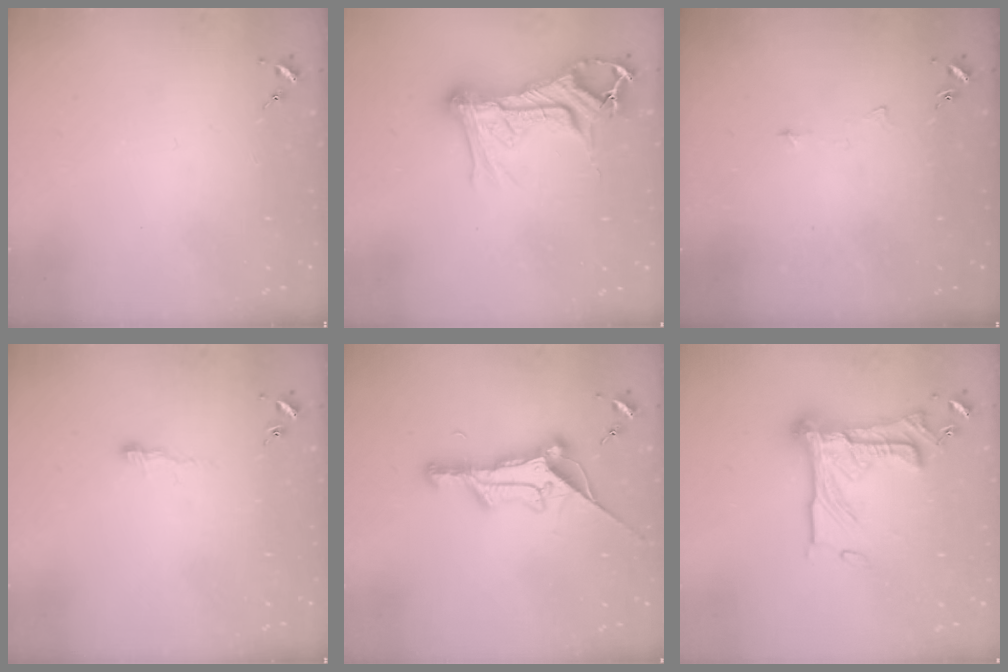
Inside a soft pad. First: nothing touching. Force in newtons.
{"total": 15.6, "press": 15.6, "slide": 1.1}
{"total": 3.4, "press": 3.4, "slide": 0.4}
{"total": 4.4, "press": 4.4, "slide": 0.5}
{"total": 18.0, "press": 18.0, "slide": 0.5}
{"total": 18.2, "press": 18.0, "slide": 2.3}